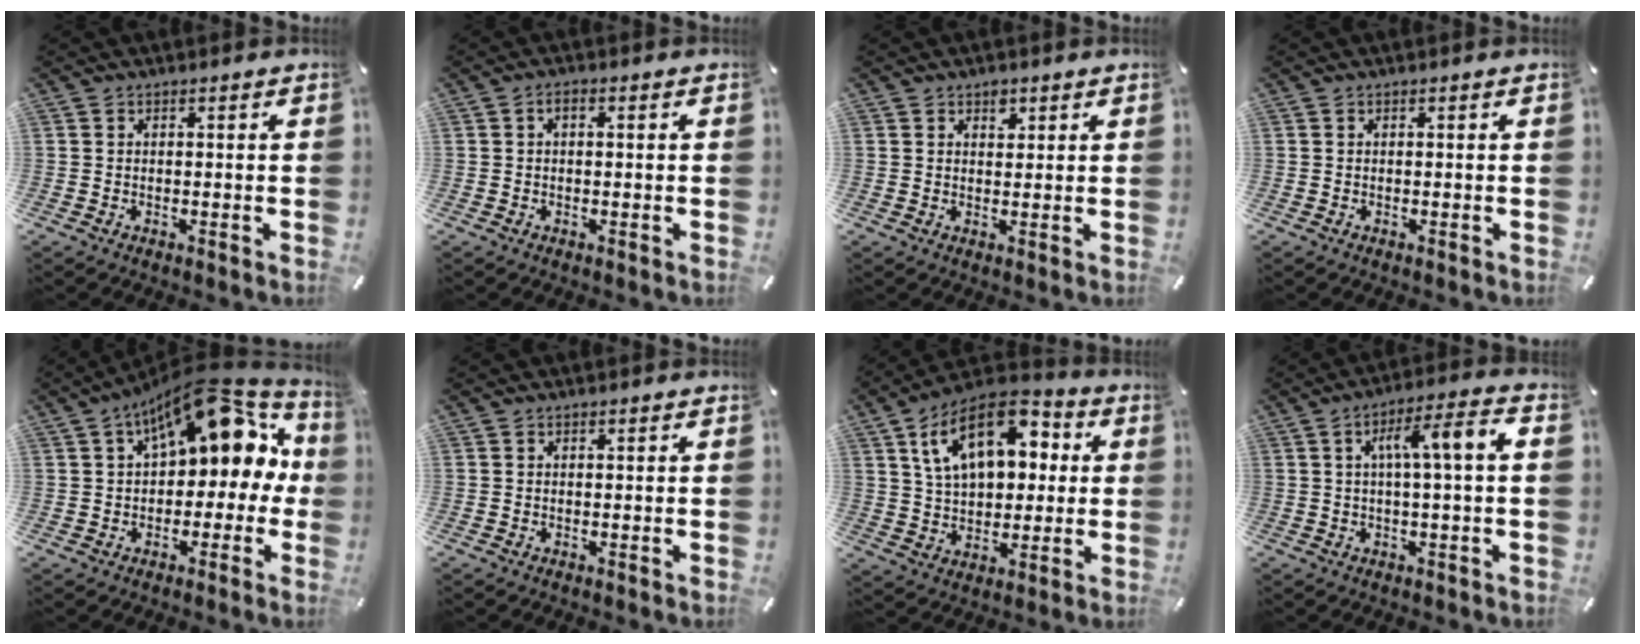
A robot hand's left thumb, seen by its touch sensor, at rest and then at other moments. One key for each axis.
{"total": 1.4, "fx": 0.0, "fy": 0.6, "fz": 1.3, "tx": -0.026, "ty": 0.005, "tz": -0.002}
{"total": 2.0, "fx": 1.2, "fy": 1.4, "fz": 0.8, "tx": 0.000, "ty": -0.005, "tz": 0.018}
{"total": 0.0}
{"total": 16.9, "fx": 8.2, "fy": 8.0, "fz": 12.4, "tx": -0.185, "ty": -0.043, "tz": 0.137}
{"total": 0.0}
{"total": 17.5, "fx": 6.9, "fy": 11.0, "fz": 11.7, "tx": -0.221, "ty": -0.013, "tz": 0.120}
{"total": 8.8, "fx": 1.0, "fy": 1.4, "fz": 8.6, "tx": -0.153, "ty": 0.009, "tz": 0.010}